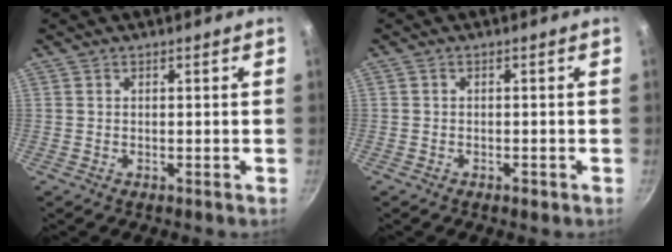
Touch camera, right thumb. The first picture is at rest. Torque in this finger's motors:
{"motor_torque": [-0.21, 0.11, -0.18, -0.03, 0.08]}